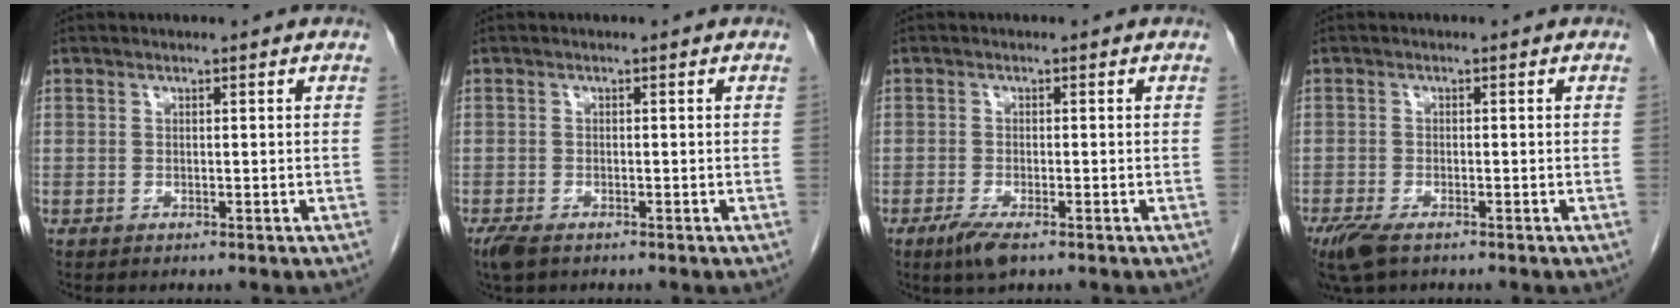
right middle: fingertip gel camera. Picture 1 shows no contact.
{"total": 3.2, "force": [-2.2, 1.3, 2.0], "torque": [-0.047, -0.010, -0.036]}
{"total": 3.5, "force": [-2.2, 0.7, 2.7], "torque": [-0.057, -0.008, -0.039]}
{"total": 5.1, "force": [-3.5, 1.8, 3.3], "torque": [-0.069, -0.014, -0.060]}